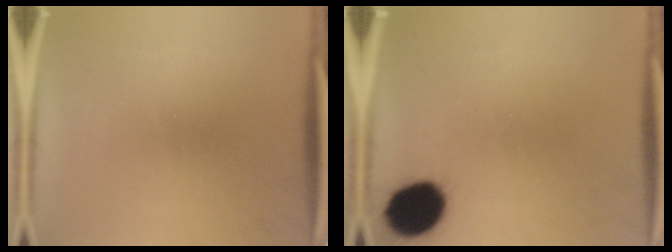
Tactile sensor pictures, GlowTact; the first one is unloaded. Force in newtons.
{"total": 13.1}